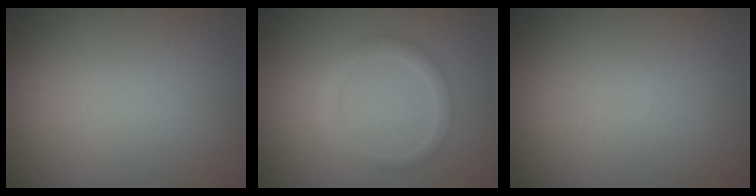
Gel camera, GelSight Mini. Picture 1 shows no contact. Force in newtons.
{"total": 1.8, "press": 1.8, "slide": 0.0}
{"total": 0.0}